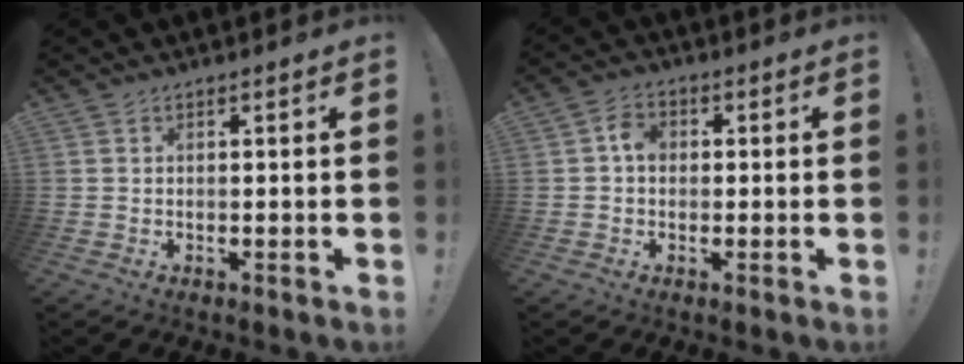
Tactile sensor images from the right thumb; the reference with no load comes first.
{"total": 4.6, "force": [0.1, 3.4, 3.1], "torque": [-0.047, 0.008, 0.001]}